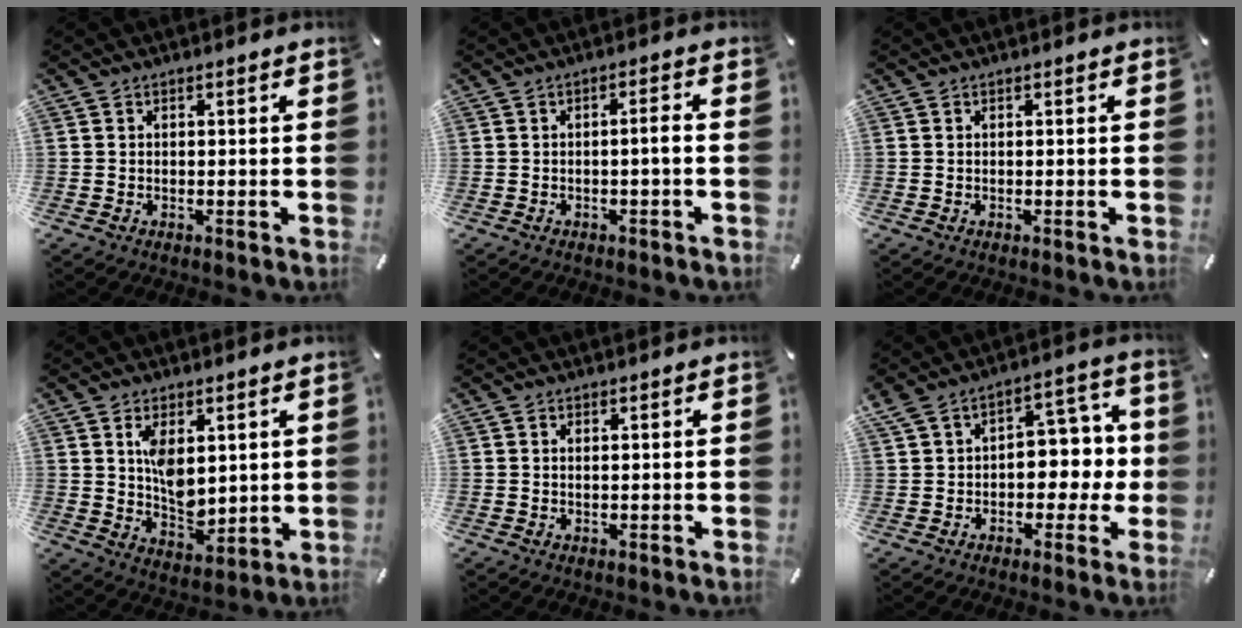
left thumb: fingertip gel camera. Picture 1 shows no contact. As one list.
[{"total": 2.8, "force": [-0.7, 0.3, 2.7], "torque": [-0.047, 0.002, -0.015]}, {"total": 0.0}, {"total": 8.6, "force": [2.7, 5.5, 6.0], "torque": [-0.090, -0.019, 0.046]}, {"total": 0.8, "force": [0.2, 0.2, 0.8], "torque": [-0.015, -0.001, 0.004]}, {"total": 9.9, "force": [0.6, 7.6, 6.3], "torque": [-0.083, 0.002, 0.011]}]